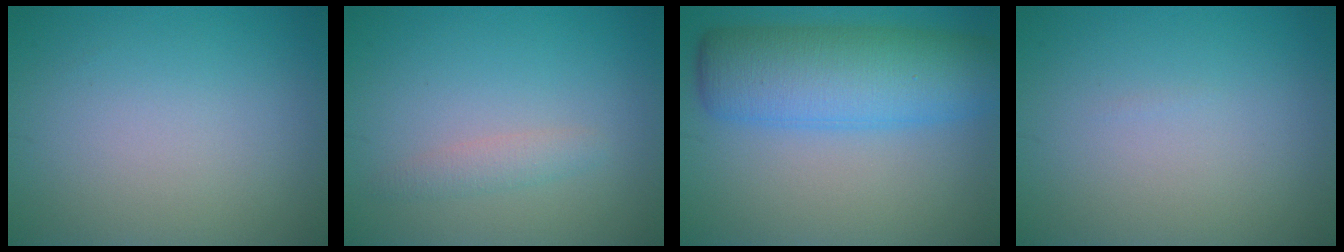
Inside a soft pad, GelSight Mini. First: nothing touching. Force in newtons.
{"total": 1.4, "press": 1.4, "slide": 0.1}
{"total": 9.1, "press": 9.1, "slide": 0.2}
{"total": 0.0}